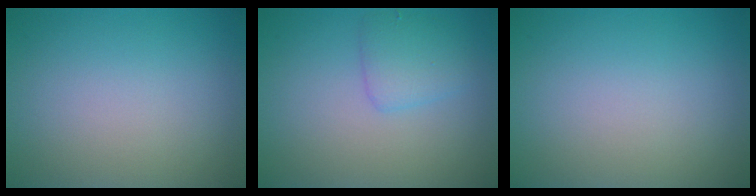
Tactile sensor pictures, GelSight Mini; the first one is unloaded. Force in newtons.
{"total": 2.2, "press": 2.2, "slide": 0.2}
{"total": 0.0}